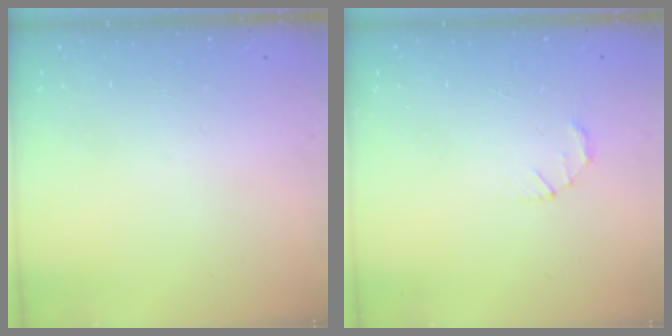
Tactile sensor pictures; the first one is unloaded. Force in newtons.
{"total": 1.5, "press": 1.5, "slide": 0.3}